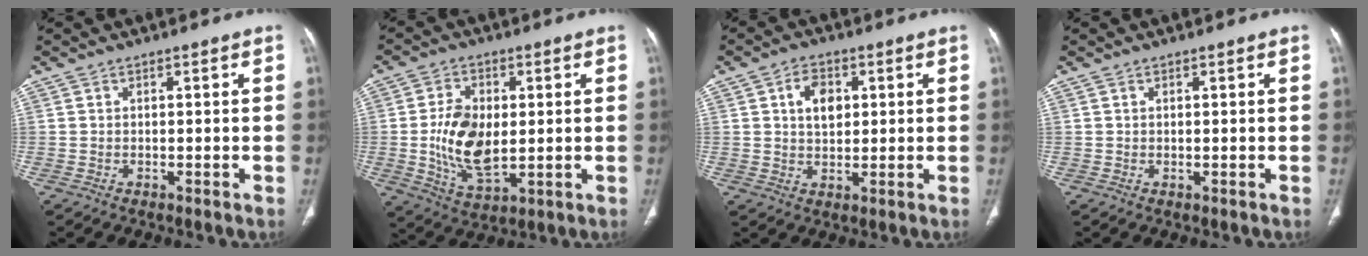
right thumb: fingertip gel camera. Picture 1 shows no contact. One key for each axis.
{"total": 11.9, "fx": 0.1, "fy": 6.9, "fz": 9.6, "tx": -0.173, "ty": -0.011, "tz": 0.011}
{"total": 6.1, "fx": 1.7, "fy": 4.1, "fz": 4.2, "tx": -0.050, "ty": -0.003, "tz": 0.027}
{"total": 0.0}